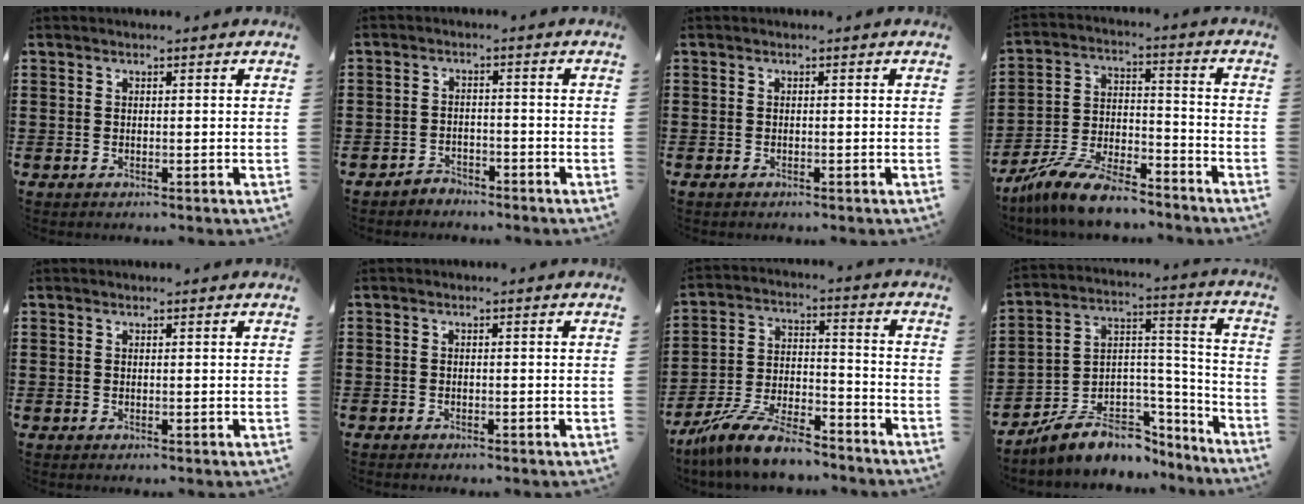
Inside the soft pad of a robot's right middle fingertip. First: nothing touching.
{"total": 2.7, "force": [-2.6, 0.8, -0.3], "torque": [-0.003, 0.004, -0.059]}
{"total": 0.5, "force": [-0.4, 0.2, 0.2], "torque": [-0.005, -0.002, -0.008]}
{"total": 9.8, "force": [-8.7, 1.7, 4.2], "torque": [-0.084, 0.019, -0.170]}
{"total": 0.0}
{"total": 0.7, "force": [-0.7, 0.2, 0.1], "torque": [-0.004, 0.000, -0.015]}
{"total": 10.1, "force": [-8.8, 1.7, 4.7], "torque": [-0.092, 0.022, -0.173]}
{"total": 6.8, "force": [-5.5, 3.7, 1.5], "torque": [-0.038, 0.005, -0.103]}